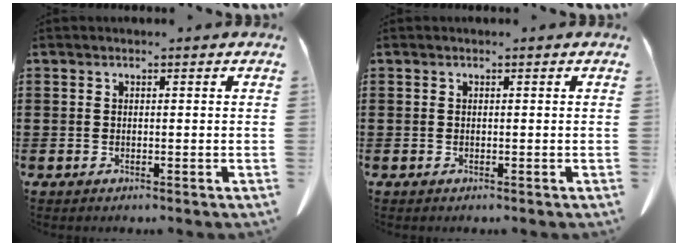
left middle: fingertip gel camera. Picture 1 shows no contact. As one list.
[{"total": 0.0}]